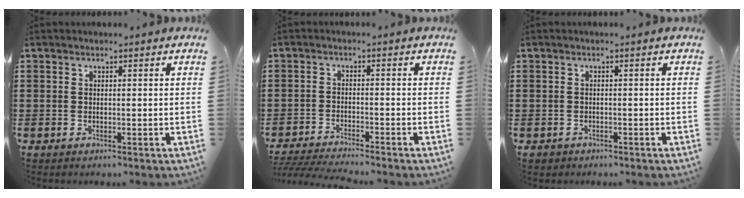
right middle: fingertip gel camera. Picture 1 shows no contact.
{"total": 3.3, "force": [-3.2, -0.2, 0.7], "torque": [-0.020, -0.006, -0.068]}
{"total": 0.7, "force": [-0.5, 0.4, 0.1], "torque": [-0.004, 0.001, -0.012]}